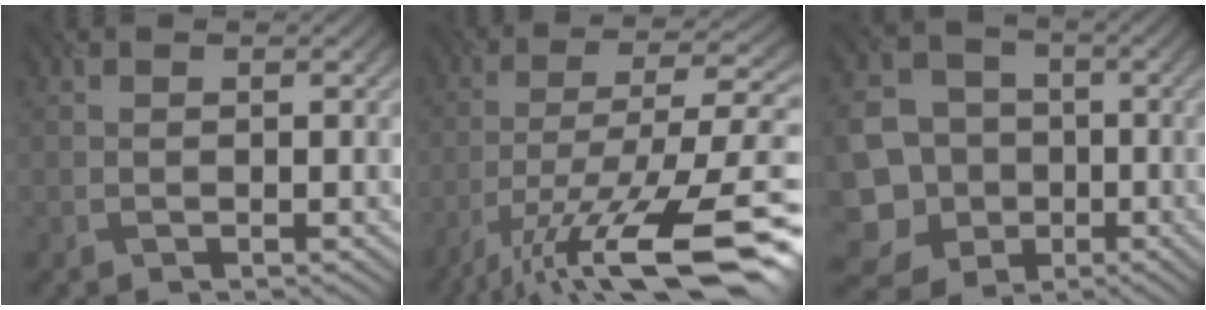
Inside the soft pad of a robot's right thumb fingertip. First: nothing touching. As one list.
[{"total": 16.5, "force": [-9.5, 4.9, 12.5], "torque": [-0.221, -0.005, -0.162]}, {"total": 11.9, "force": [-3.7, 10.6, 3.9], "torque": [-0.121, -0.040, -0.089]}]